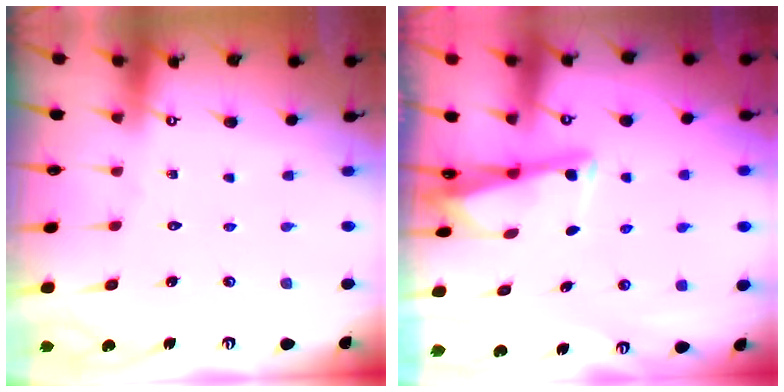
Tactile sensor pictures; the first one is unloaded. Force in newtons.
{"total": 2.9, "press": 2.9, "slide": 0.4}